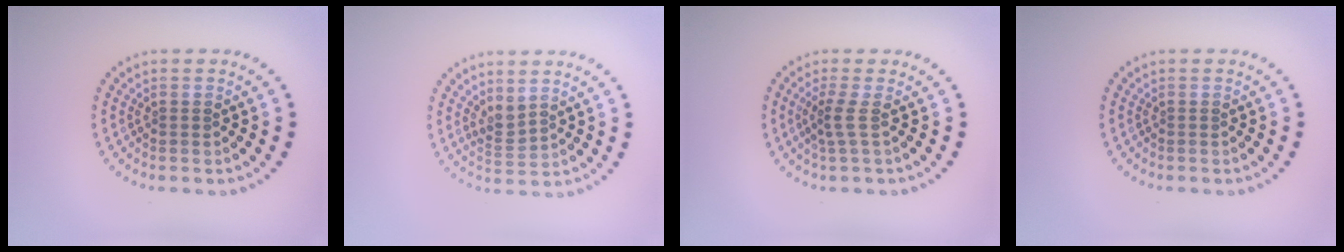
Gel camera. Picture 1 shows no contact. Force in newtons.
{"total": 1.7, "press": 1.4, "slide": 1.0}
{"total": 1.8, "press": 1.1, "slide": 1.4}
{"total": 0.0}